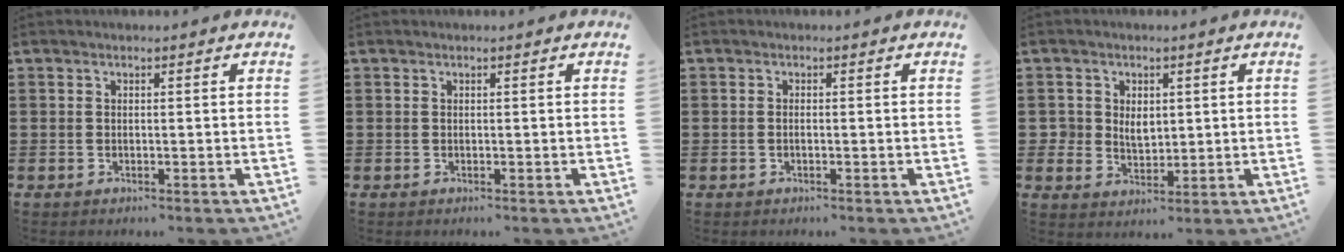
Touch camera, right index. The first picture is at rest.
{"total": 0.0}
{"total": 0.6, "force": [-0.1, 0.1, 0.5], "torque": [-0.011, -0.003, -0.002]}
{"total": 3.8, "force": [0.7, 3.1, 2.1], "torque": [-0.052, 0.010, 0.012]}